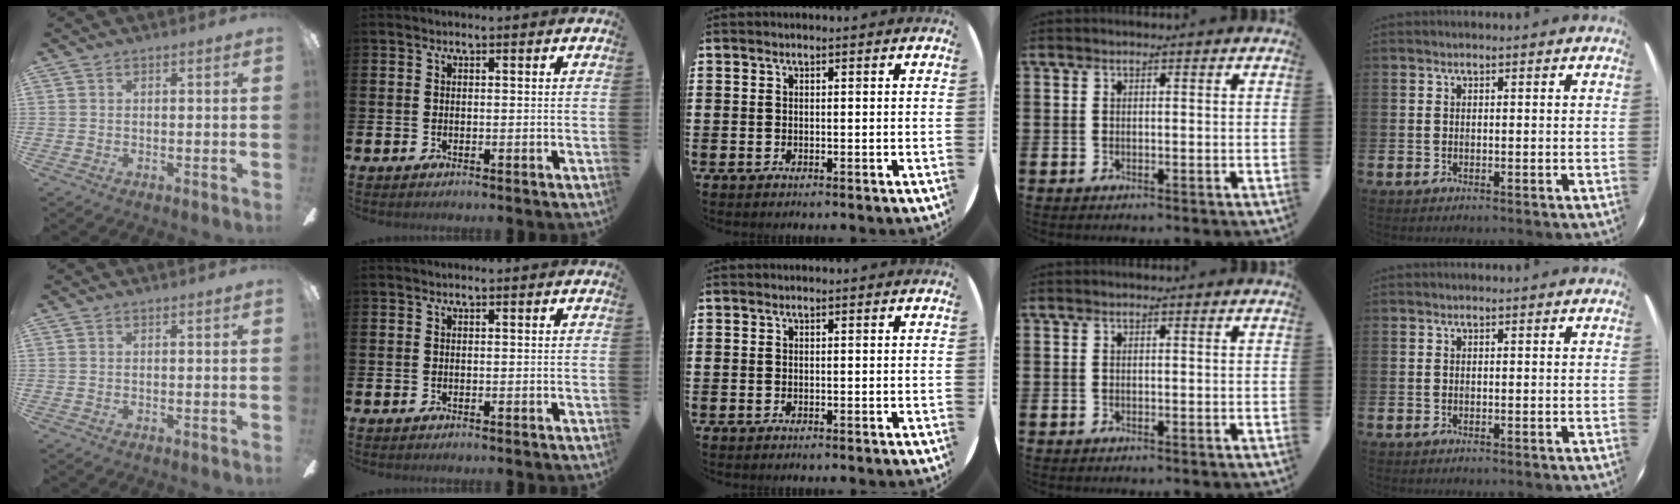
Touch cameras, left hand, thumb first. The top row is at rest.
{}